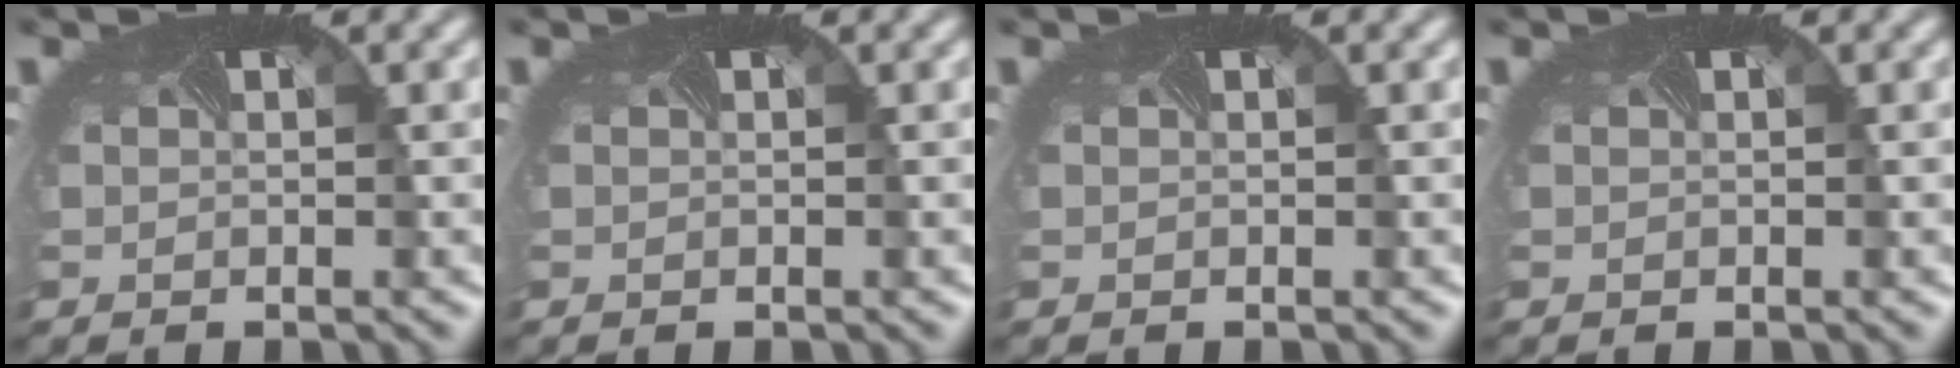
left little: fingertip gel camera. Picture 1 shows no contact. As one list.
[{"total": 0.0}, {"total": 0.0}, {"total": 0.0}]